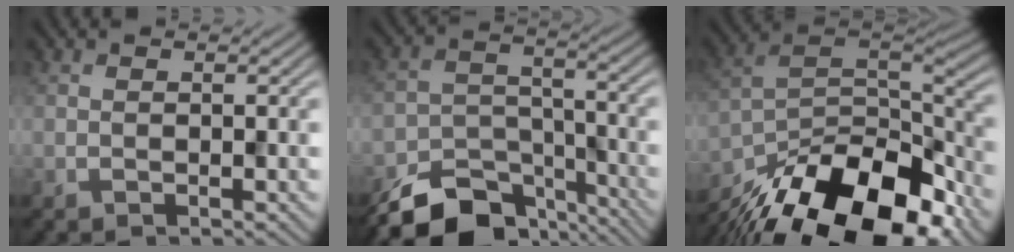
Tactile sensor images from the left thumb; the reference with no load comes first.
{"total": 12.0, "force": [-9.3, 5.6, 5.0], "torque": [-0.095, -0.020, -0.151]}
{"total": 18.7, "force": [-12.9, 8.0, 10.8], "torque": [-0.215, -0.031, -0.213]}